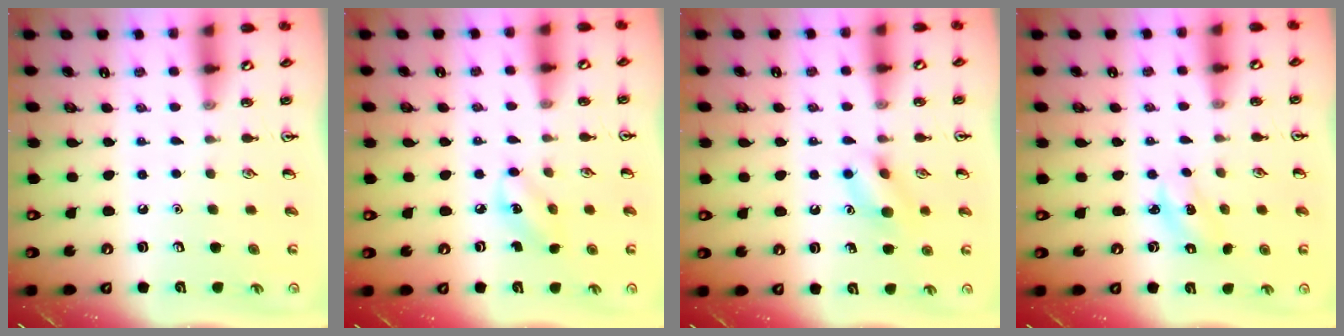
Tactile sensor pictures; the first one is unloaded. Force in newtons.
{"total": 3.7, "press": 3.5, "slide": 1.3}
{"total": 9.7, "press": 9.7, "slide": 0.6}
{"total": 2.2, "press": 2.1, "slide": 0.4}